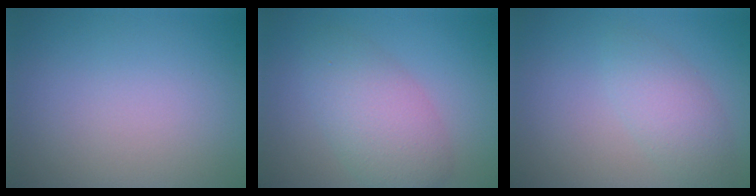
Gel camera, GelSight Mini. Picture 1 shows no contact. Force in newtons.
{"total": 4.8, "press": 4.8, "slide": 0.2}
{"total": 2.7, "press": 2.7, "slide": 0.0}